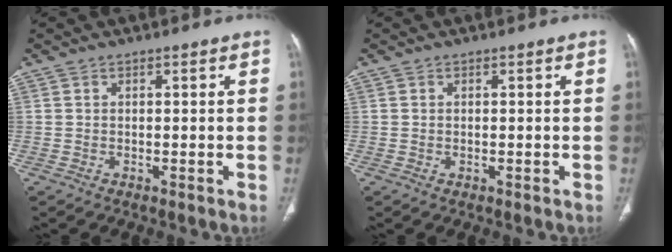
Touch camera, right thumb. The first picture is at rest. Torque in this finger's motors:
{"motor_torque": [-0.30, -0.03, -0.29, 0.21, -0.03]}